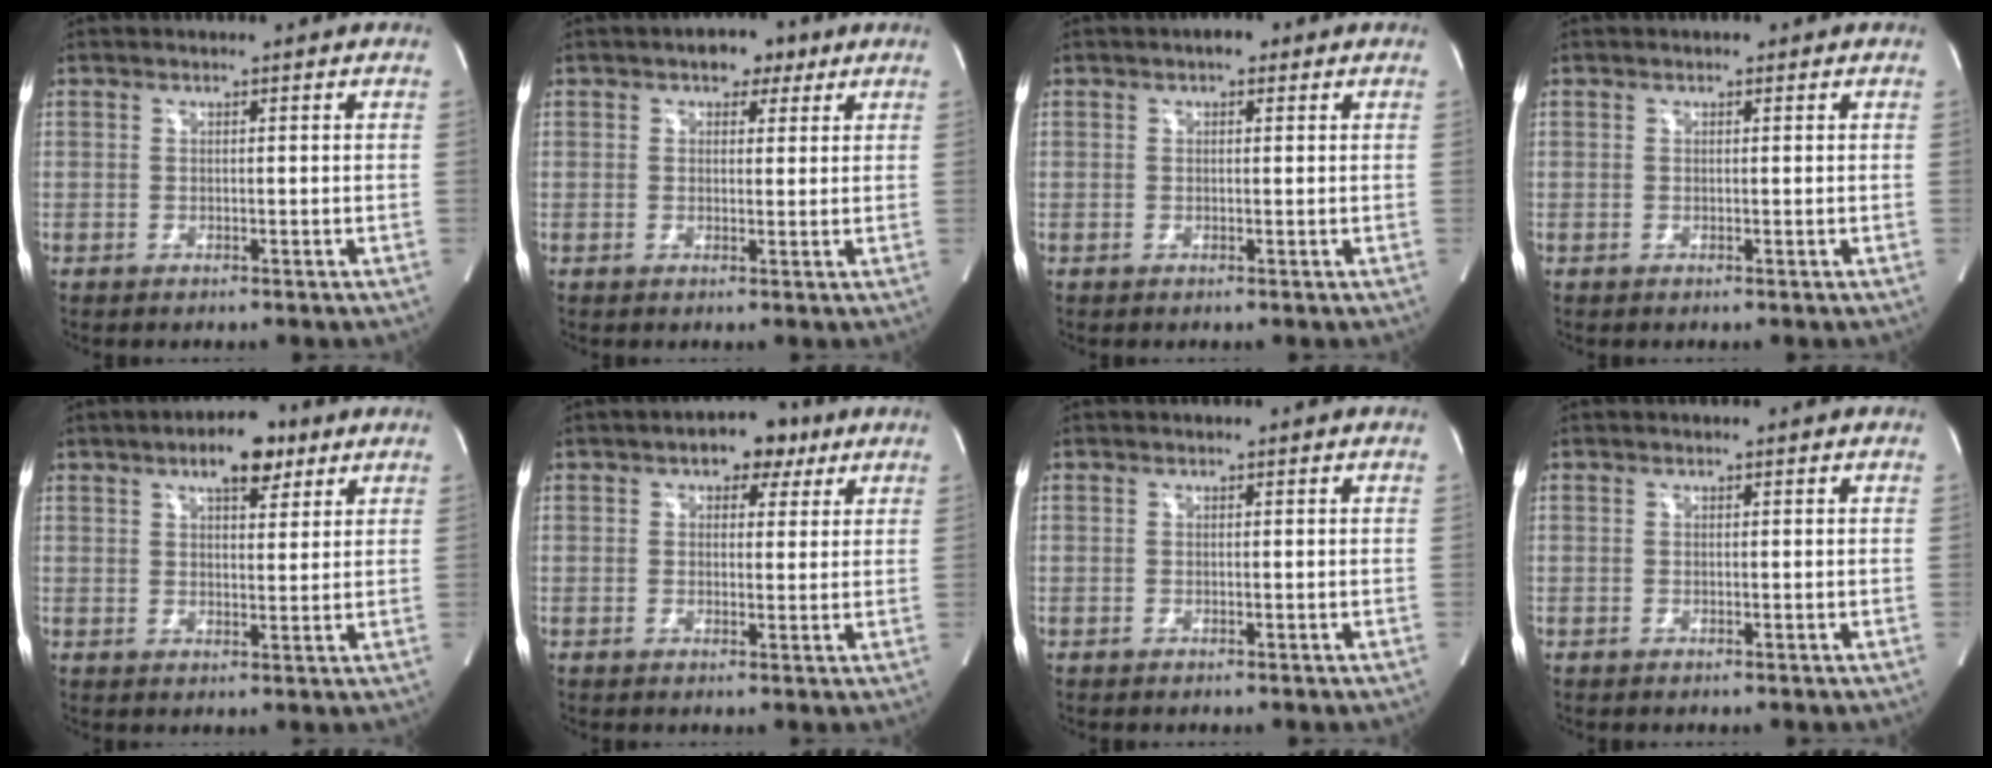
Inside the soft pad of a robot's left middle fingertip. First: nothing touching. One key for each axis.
{"total": 4.1, "fx": 2.3, "fy": 2.5, "fz": 2.3, "tx": -0.025, "ty": 0.016, "tz": 0.030}
{"total": 1.9, "fx": 1.1, "fy": 0.9, "fz": 1.3, "tx": -0.020, "ty": 0.010, "tz": 0.014}
{"total": 0.6, "fx": 0.3, "fy": 0.4, "fz": 0.3, "tx": -0.007, "ty": 0.003, "tz": 0.003}
{"total": 7.4, "fx": 4.5, "fy": 2.7, "fz": 5.2, "tx": -0.082, "ty": 0.013, "tz": 0.068}
{"total": 5.5, "fx": 2.9, "fy": 3.2, "fz": 3.3, "tx": -0.037, "ty": 0.021, "tz": 0.037}
{"total": 0.0}
{"total": 0.0}